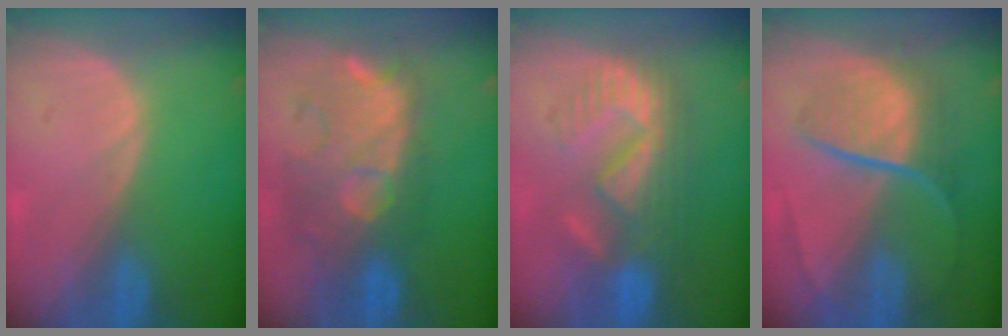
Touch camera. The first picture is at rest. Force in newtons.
{"total": 10.7, "press": 10.0, "slide": 3.7}
{"total": 9.2, "press": 8.9, "slide": 2.3}
{"total": 9.2, "press": 7.6, "slide": 5.2}